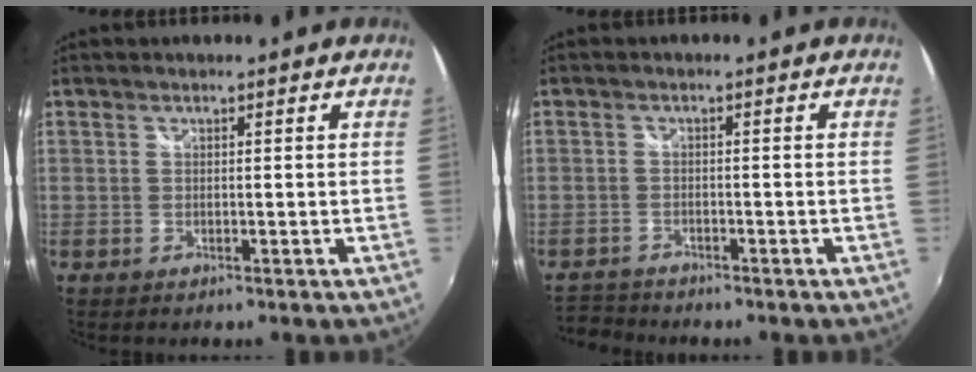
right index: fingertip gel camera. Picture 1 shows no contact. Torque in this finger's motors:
{"motor_torque": [-0.37, -0.01, -0.07, -0.03]}